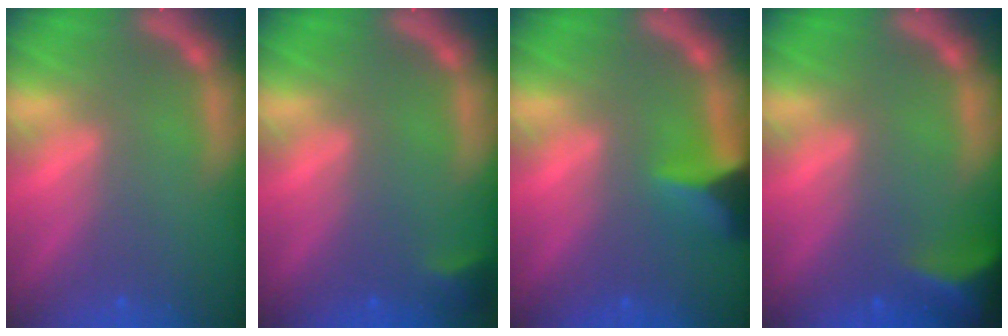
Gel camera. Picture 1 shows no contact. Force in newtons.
{"total": 1.4}
{"total": 4.4}
{"total": 5.4}